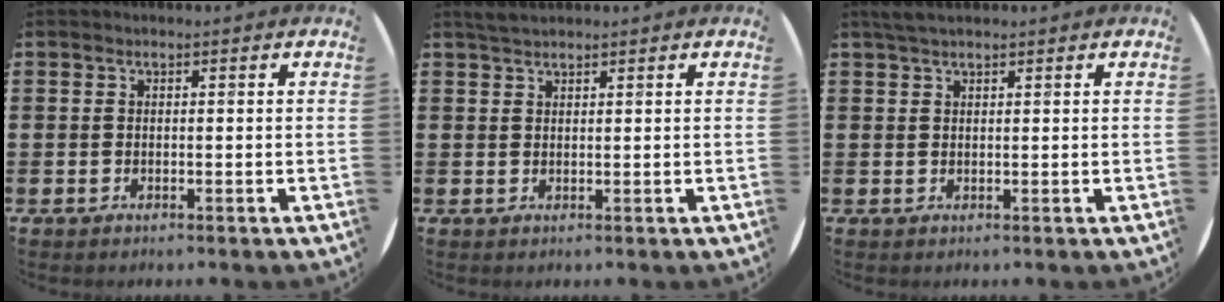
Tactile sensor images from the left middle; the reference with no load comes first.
{"total": 1.7, "force": [1.6, 0.3, 0.5], "torque": [-0.012, 0.004, 0.030]}
{"total": 1.8, "force": [1.5, 0.3, 0.9], "torque": [-0.019, 0.004, 0.028]}